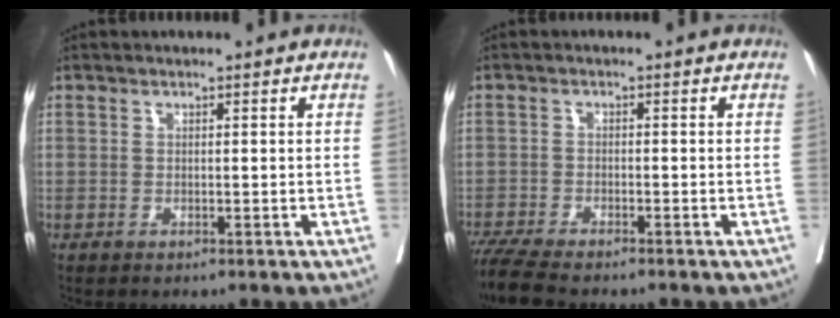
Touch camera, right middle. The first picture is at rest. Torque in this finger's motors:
{"motor_torque": [0.43, -0.45, 0.06, 0.03]}